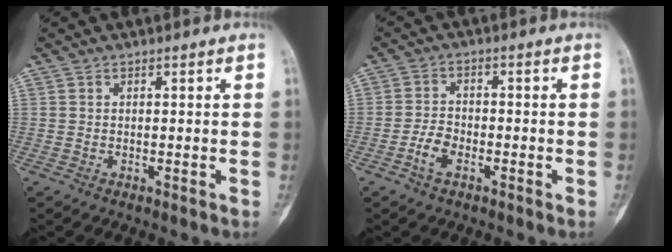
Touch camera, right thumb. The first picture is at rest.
{"total": 4.1, "force": [-2.0, 2.3, 2.7], "torque": [-0.050, 0.015, -0.042]}